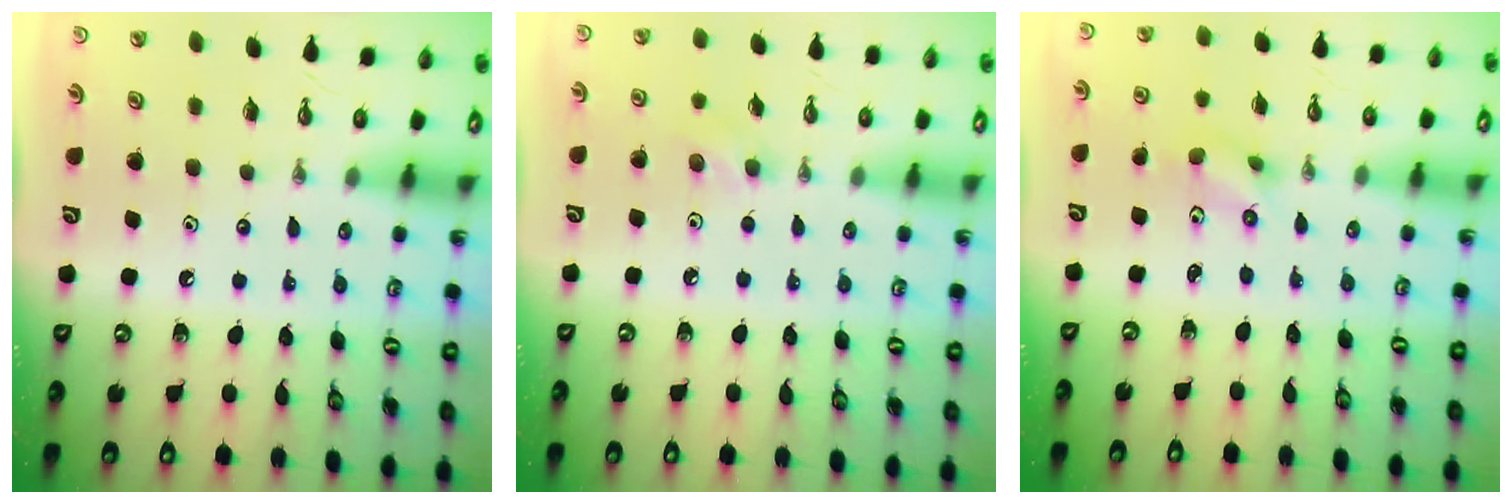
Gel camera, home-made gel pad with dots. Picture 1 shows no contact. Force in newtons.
{"total": 7.6, "press": 6.5, "slide": 4.1}
{"total": 2.1, "press": 1.9, "slide": 0.9}